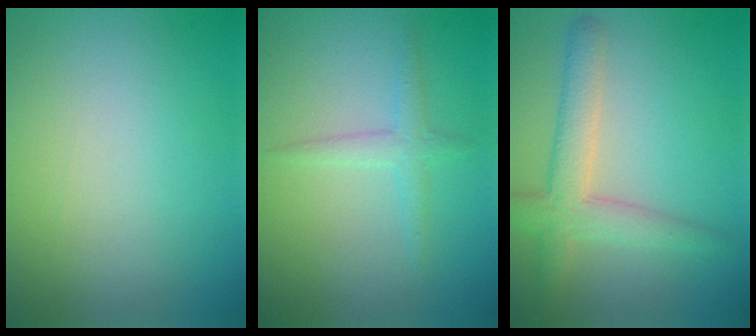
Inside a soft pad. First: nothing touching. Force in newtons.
{"total": 1.7, "press": 1.7, "slide": 0.0}
{"total": 4.1, "press": 4.1, "slide": 0.2}